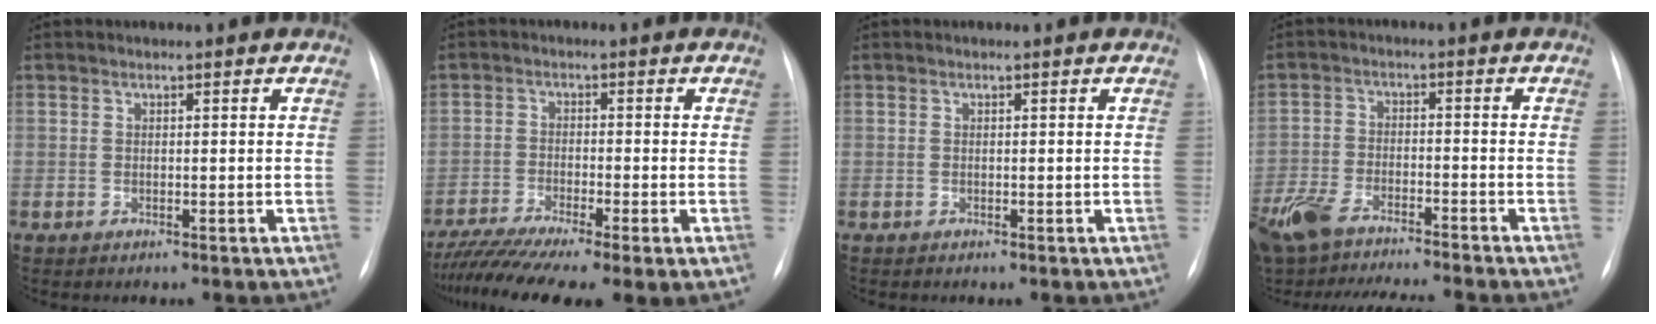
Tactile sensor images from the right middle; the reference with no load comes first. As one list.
[{"total": 11.1, "force": [-7.9, 1.1, 7.7], "torque": [-0.140, -0.018, -0.133]}, {"total": 0.0}, {"total": 14.4, "force": [-12.4, 2.3, 7.0], "torque": [-0.143, -0.007, -0.204]}]